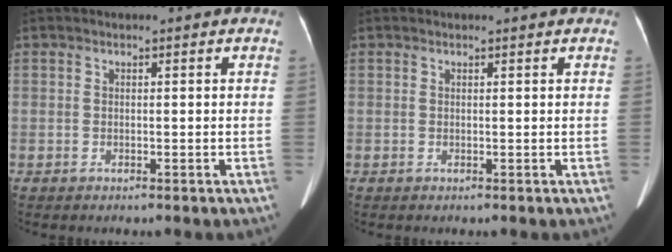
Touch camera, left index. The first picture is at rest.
{"total": 0.7, "force": [0.7, 0.0, 0.2], "torque": [-0.008, 0.002, 0.008]}